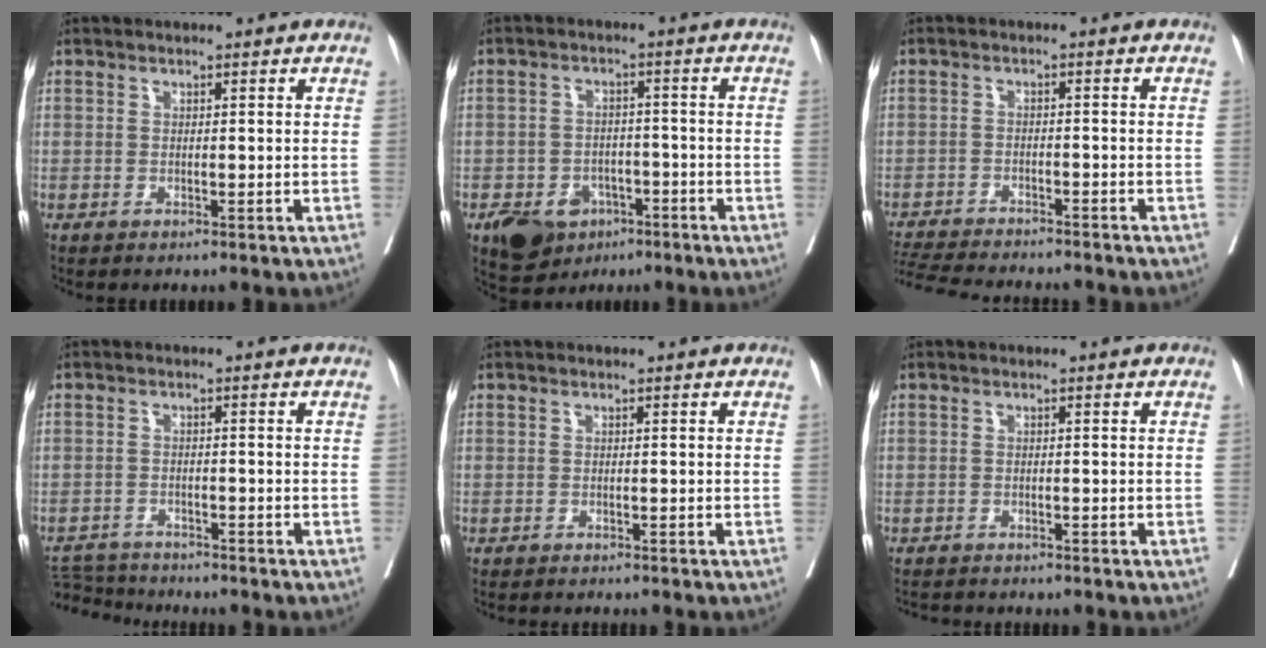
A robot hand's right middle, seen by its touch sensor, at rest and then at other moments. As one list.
[{"total": 8.6, "force": [-4.9, 6.0, 3.7], "torque": [-0.057, 0.008, -0.069]}, {"total": 12.0, "force": [-11.1, 1.4, 4.5], "torque": [-0.083, -0.011, -0.161]}, {"total": 4.7, "force": [-4.7, 0.2, 0.1], "torque": [0.001, -0.009, -0.084]}, {"total": 2.0, "force": [-1.7, 0.1, 0.9], "torque": [-0.014, -0.003, -0.019]}, {"total": 3.0, "force": [-2.7, 0.6, 1.1], "torque": [-0.017, -0.005, -0.037]}]